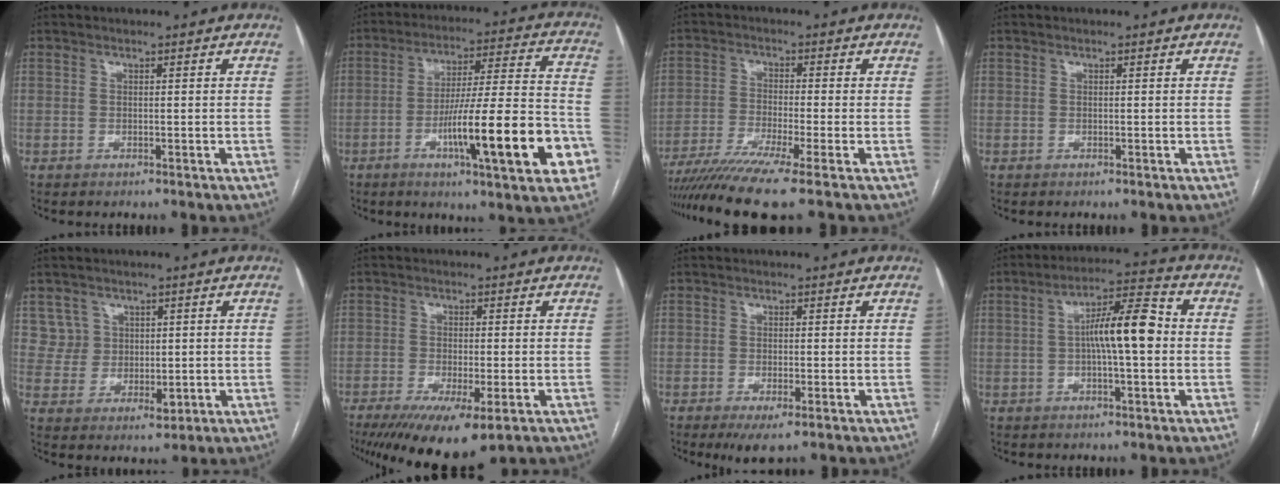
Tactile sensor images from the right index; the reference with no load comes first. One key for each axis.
{"total": 20.1, "fx": -7.4, "fy": 1.6, "fz": 18.6, "tx": -0.251, "ty": 0.006, "tz": -0.104}
{"total": 9.8, "fx": -7.4, "fy": -1.5, "fz": 6.2, "tx": -0.101, "ty": -0.026, "tz": -0.123}
{"total": 0.0}
{"total": 5.3, "fx": 2.4, "fy": 4.7, "fz": 0.2, "tx": -0.002, "ty": 0.009, "tz": 0.056}
{"total": 12.0, "fx": -7.4, "fy": 2.7, "fz": 9.1, "tx": -0.142, "ty": -0.030, "tz": -0.117}
{"total": 3.5, "fx": -1.8, "fy": 0.8, "fz": 2.9, "tx": -0.041, "ty": -0.007, "tz": -0.021}
{"total": 9.5, "fx": 0.1, "fy": 1.7, "fz": 9.3, "tx": -0.160, "ty": 0.024, "tz": -0.002}